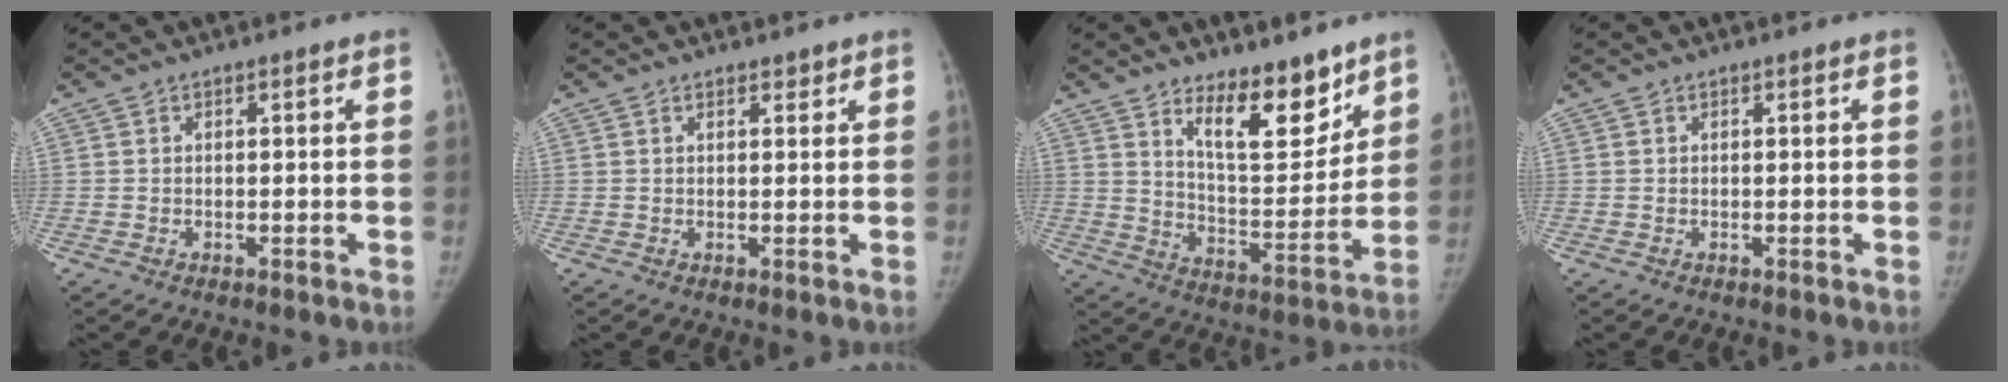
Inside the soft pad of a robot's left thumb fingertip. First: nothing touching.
{"total": 1.2, "force": [1.0, 0.6, 0.2], "torque": [0.006, -0.007, 0.012]}
{"total": 13.6, "force": [9.6, 5.2, 8.2], "torque": [-0.085, -0.085, 0.165]}
{"total": 0.0}